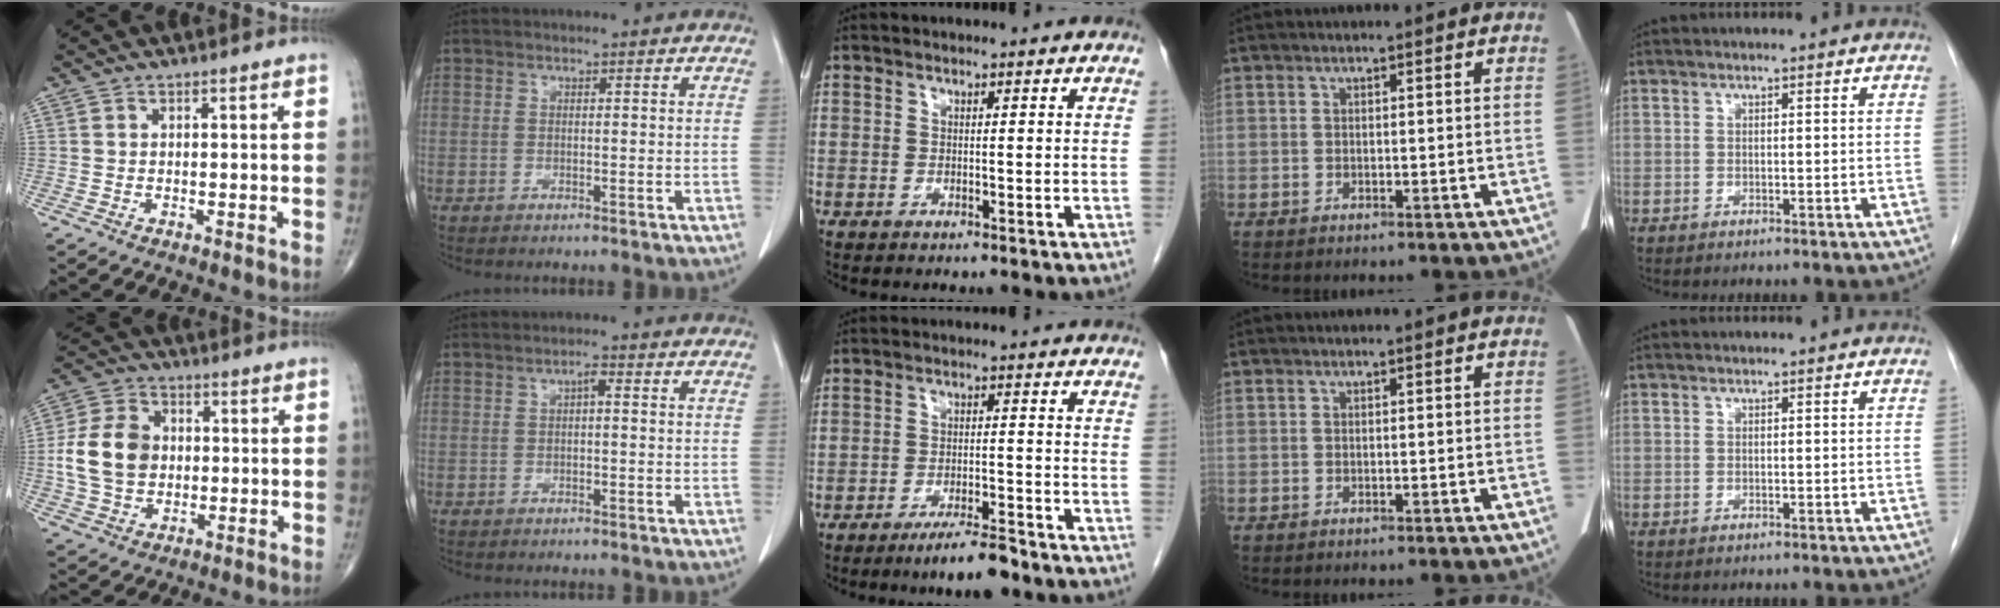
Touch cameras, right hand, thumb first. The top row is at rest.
{"thumb": {"total": 12.1, "force": [0.1, 9.2, 7.9], "torque": [-0.132, 0.015, 0.000]}, "index": {"total": 1.4, "force": [0.2, 0.4, 1.3], "torque": [-0.017, 0.006, 0.004]}, "middle": {"total": 5.4, "force": [-4.2, 0.4, 3.4], "torque": [-0.059, -0.009, -0.069]}}